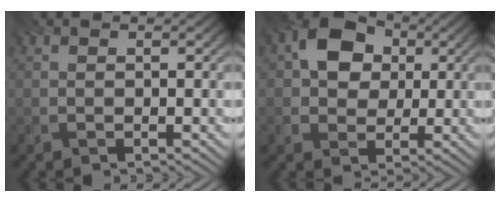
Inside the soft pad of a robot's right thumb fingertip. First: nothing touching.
{"total": 8.0, "force": [2.0, 6.2, 4.7], "torque": [-0.098, 0.014, 0.020]}